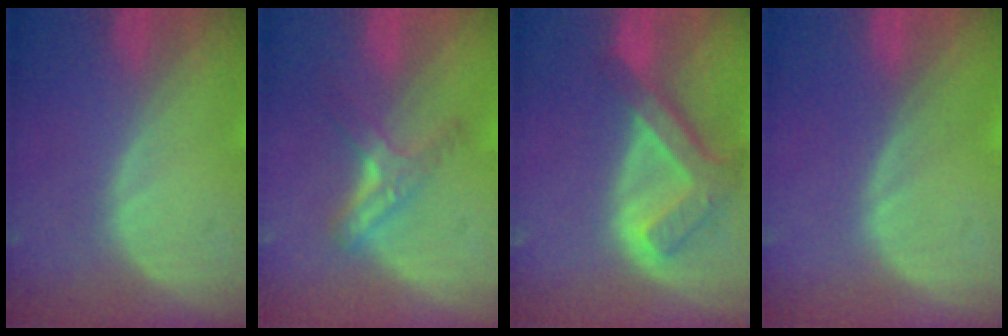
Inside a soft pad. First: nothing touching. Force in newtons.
{"total": 5.4, "press": 4.8, "slide": 2.6}
{"total": 7.5, "press": 6.4, "slide": 3.9}
{"total": 0.0}